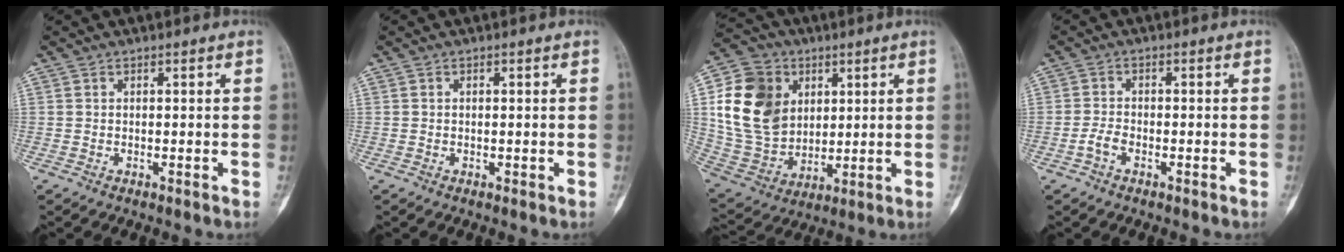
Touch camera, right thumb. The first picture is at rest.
{"total": 0.0}
{"total": 18.5, "force": [4.5, 14.6, 10.3], "torque": [-0.178, -0.004, 0.094]}
{"total": 2.3, "force": [-1.2, 1.1, 1.5], "torque": [-0.034, 0.010, -0.027]}